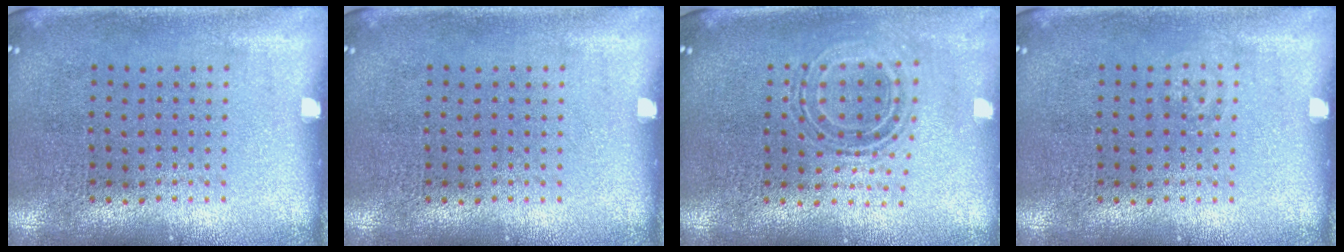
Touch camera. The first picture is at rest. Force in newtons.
{"total": 0.0}
{"total": 0.7, "press": 0.7, "slide": 0.2}
{"total": 0.6, "press": 0.6, "slide": 0.2}